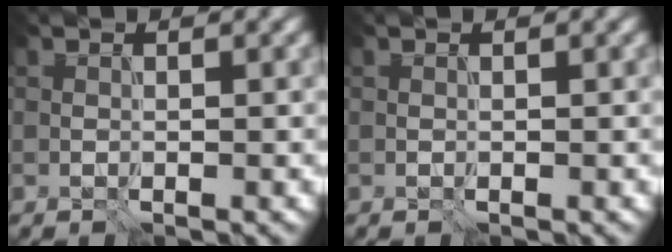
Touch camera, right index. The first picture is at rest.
{"total": 0.0}